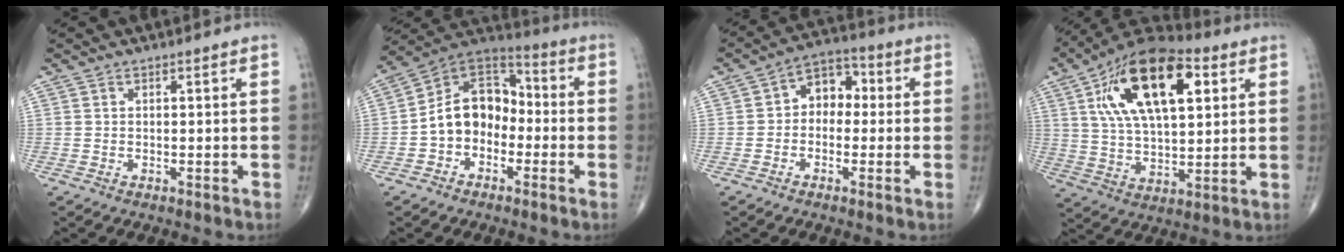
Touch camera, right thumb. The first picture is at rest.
{"total": 12.3, "force": [-2.5, 9.3, 7.7], "torque": [-0.103, 0.051, -0.059]}
{"total": 7.3, "force": [0.1, 5.4, 4.9], "torque": [-0.040, 0.030, -0.016]}
{"total": 21.8, "force": [7.4, 10.4, 17.6], "torque": [-0.285, -0.003, 0.121]}